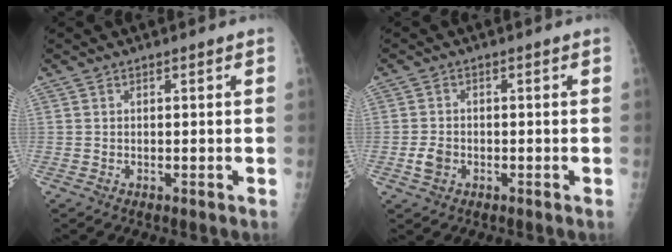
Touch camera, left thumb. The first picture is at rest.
{"total": 2.9, "force": [-1.0, 2.2, 1.6], "torque": [-0.027, 0.004, -0.017]}